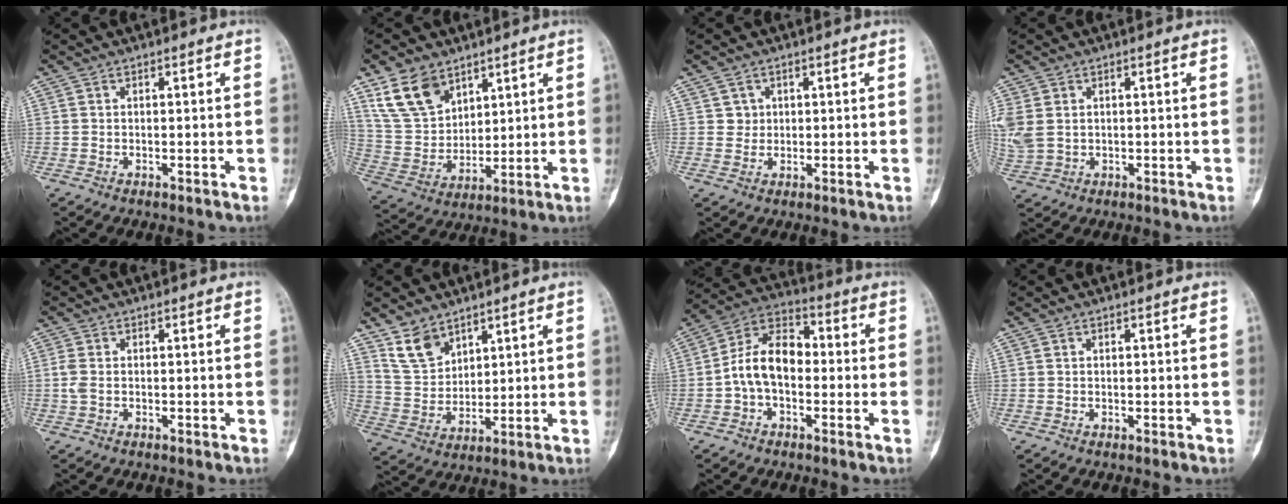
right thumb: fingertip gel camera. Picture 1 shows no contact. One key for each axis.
{"total": 11.8, "fx": 7.6, "fy": 7.4, "fz": 5.3, "tx": -0.088, "ty": -0.029, "tz": 0.161}
{"total": 1.8, "fx": 0.7, "fy": 1.7, "fz": 0.2, "tx": 0.008, "ty": -0.001, "tz": 0.007}
{"total": 6.1, "fx": 1.2, "fy": 4.4, "fz": 4.1, "tx": -0.110, "ty": 0.003, "tz": 0.033}
{"total": 2.0, "fx": -0.1, "fy": 1.2, "fz": 1.6, "tx": -0.052, "ty": 0.001, "tz": -0.003}
{"total": 7.6, "fx": 5.6, "fy": 4.4, "fz": 2.8, "tx": -0.040, "ty": -0.030, "tz": 0.122}
{"total": 11.0, "fx": -1.3, "fy": 6.8, "fz": 8.6, "tx": -0.142, "ty": 0.037, "tz": -0.038}
{"total": 0.0}